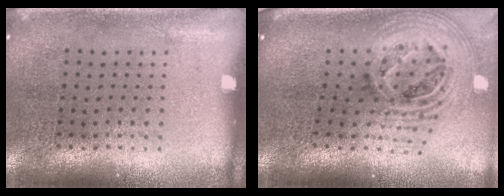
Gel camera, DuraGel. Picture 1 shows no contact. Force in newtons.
{"total": 2.7, "press": 1.9, "slide": 1.9}